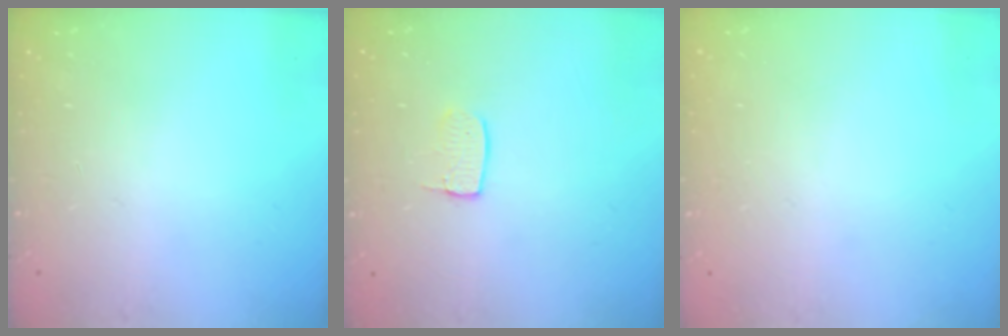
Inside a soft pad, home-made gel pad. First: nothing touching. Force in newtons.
{"total": 4.8, "press": 4.8, "slide": 0.3}
{"total": 0.0}